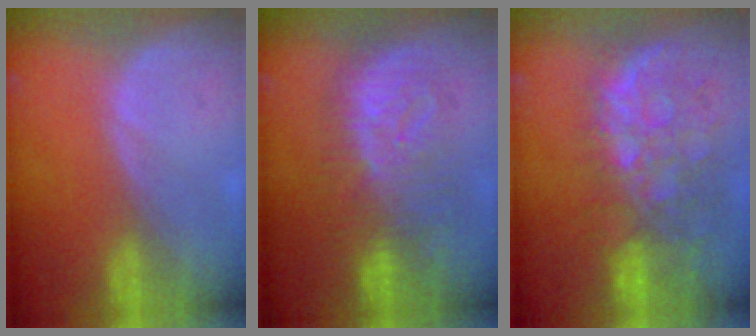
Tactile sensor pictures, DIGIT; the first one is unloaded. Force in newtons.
{"total": 8.9, "press": 8.9, "slide": 0.3}
{"total": 11.1, "press": 9.7, "slide": 5.5}